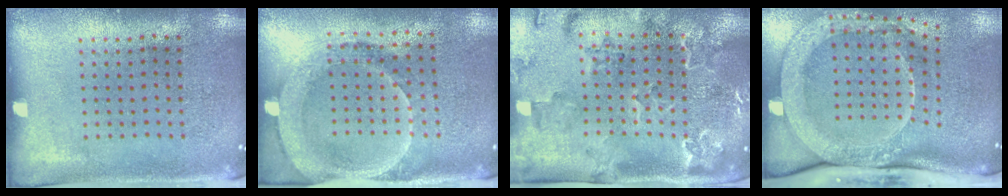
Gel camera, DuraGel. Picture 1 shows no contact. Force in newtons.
{"total": 1.8, "press": 1.6, "slide": 0.7}
{"total": 2.2, "press": 2.2, "slide": 0.6}
{"total": 3.3, "press": 2.3, "slide": 2.3}